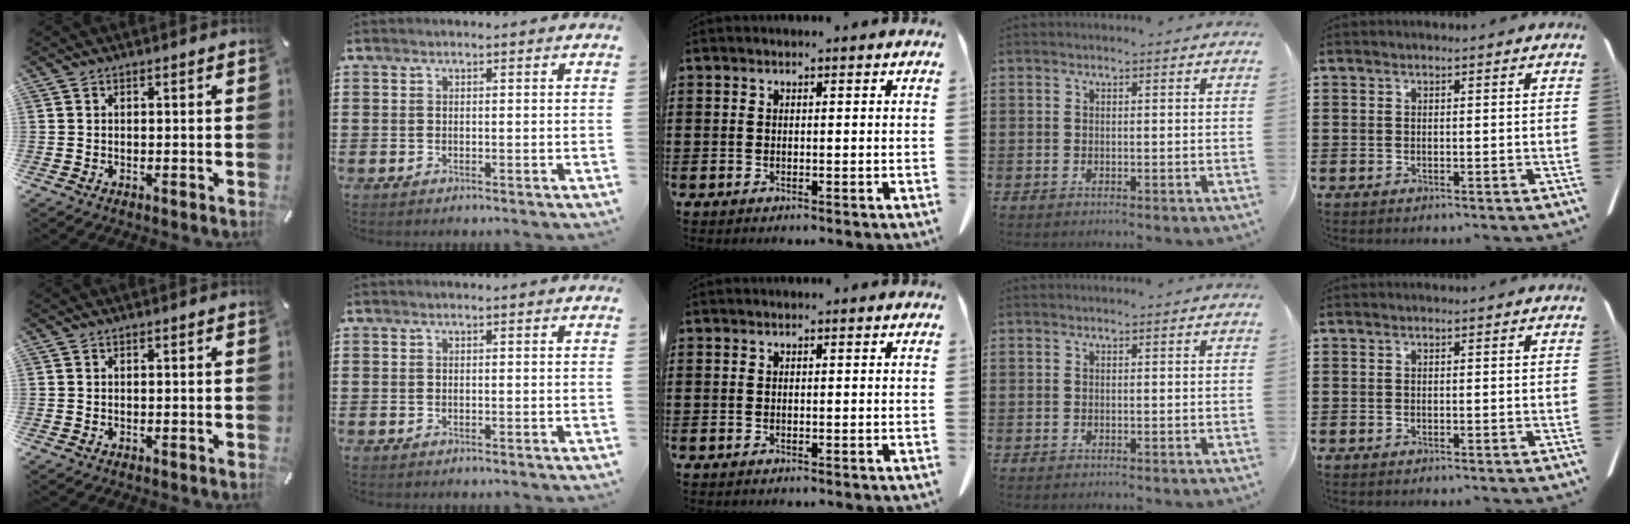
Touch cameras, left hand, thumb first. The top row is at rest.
{}